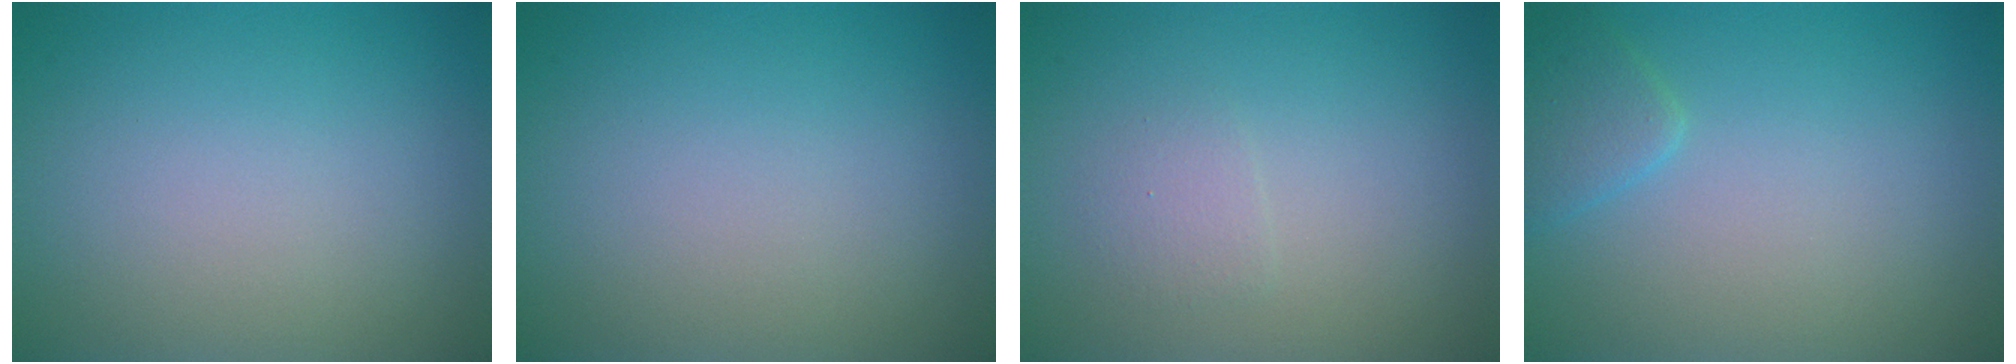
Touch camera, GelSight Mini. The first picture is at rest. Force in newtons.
{"total": 0.0}
{"total": 1.1, "press": 1.1, "slide": 0.1}
{"total": 1.8, "press": 1.8, "slide": 0.1}